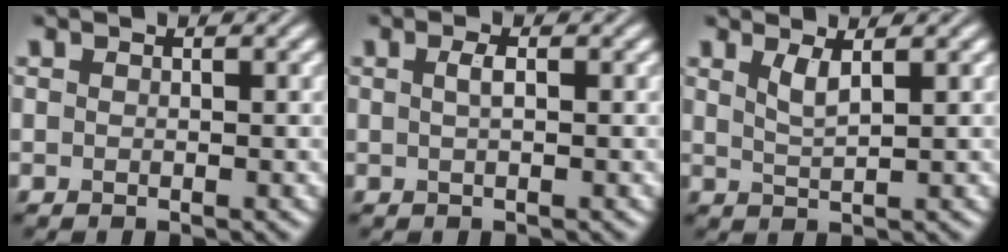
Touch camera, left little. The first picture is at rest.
{"total": 1.1, "force": [0.2, 0.3, 1.0], "torque": [-0.023, 0.005, 0.004]}
{"total": 1.8, "force": [1.0, 0.5, 1.5], "torque": [-0.028, -0.003, 0.020]}